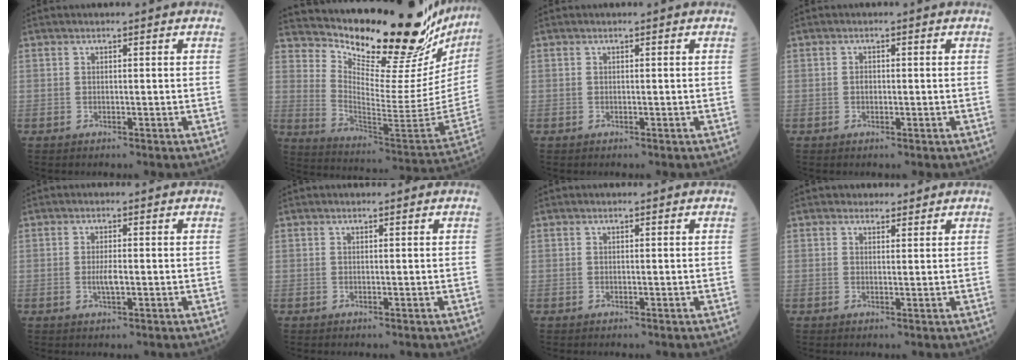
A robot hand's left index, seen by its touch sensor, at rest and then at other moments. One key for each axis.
{"total": 27.2, "fx": 24.5, "fy": 4.1, "fz": 11.0, "tx": -0.179, "ty": -0.110, "tz": 0.330}
{"total": 0.0}
{"total": 1.0, "fx": -0.1, "fy": 0.7, "fz": 0.7, "tx": -0.013, "ty": 0.002, "tz": -0.003}
{"total": 2.1, "fx": -0.3, "fy": 0.5, "fz": 2.0, "tx": -0.043, "ty": -0.001, "tz": -0.005}
{"total": 0.0}
{"total": 0.0}
{"total": 1.8, "fx": 1.6, "fy": 0.9, "fz": -0.1, "tx": 0.003, "ty": 0.004, "tz": 0.021}